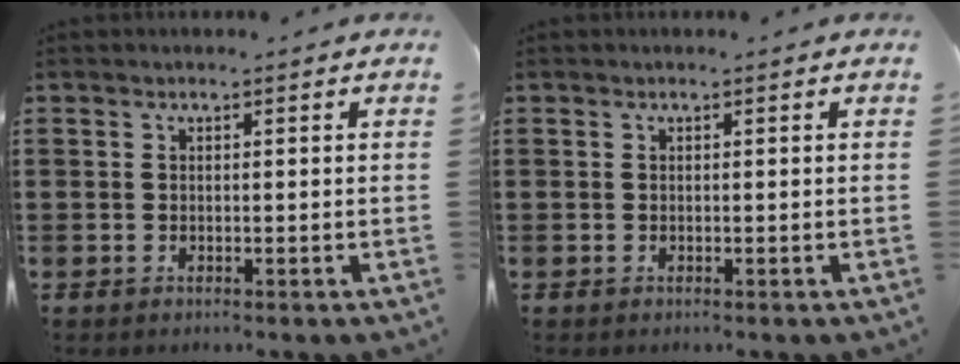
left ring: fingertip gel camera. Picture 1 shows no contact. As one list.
[{"total": 0.0}]